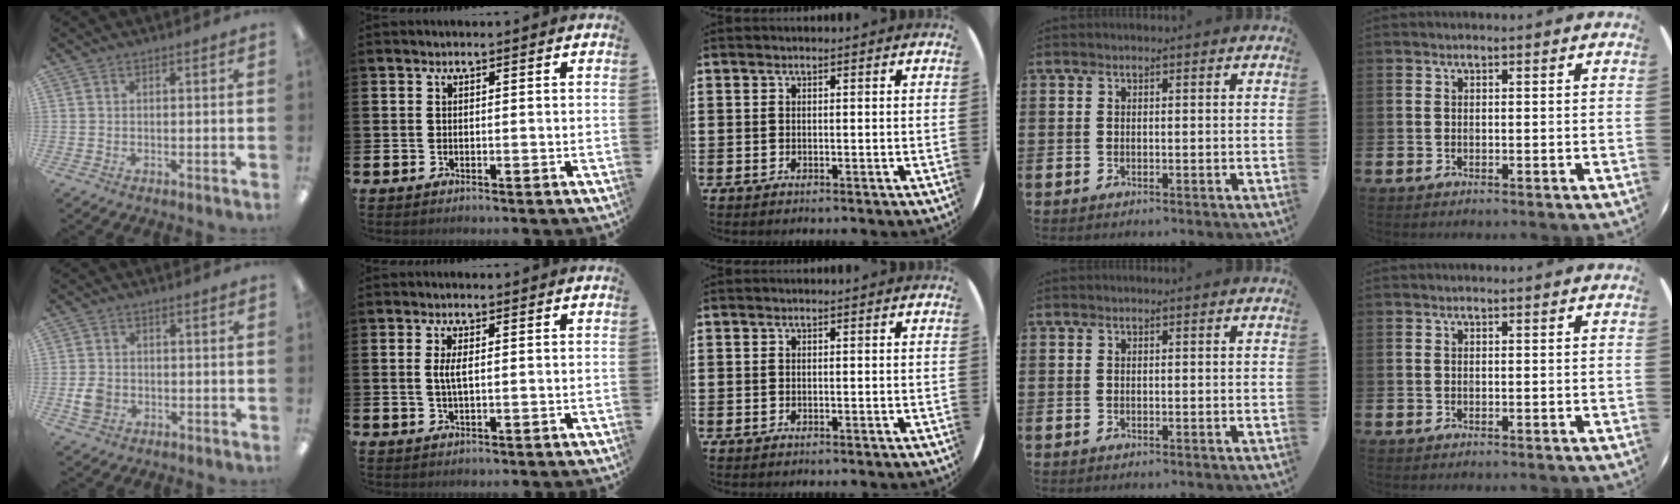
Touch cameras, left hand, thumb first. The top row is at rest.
{"thumb": {"total": 4.0, "force": [-1.0, 3.3, 2.0], "torque": [-0.031, 0.002, -0.019]}, "index": {"total": 2.3, "force": [0.4, 0.7, 2.1], "torque": [-0.041, 0.003, 0.005]}}